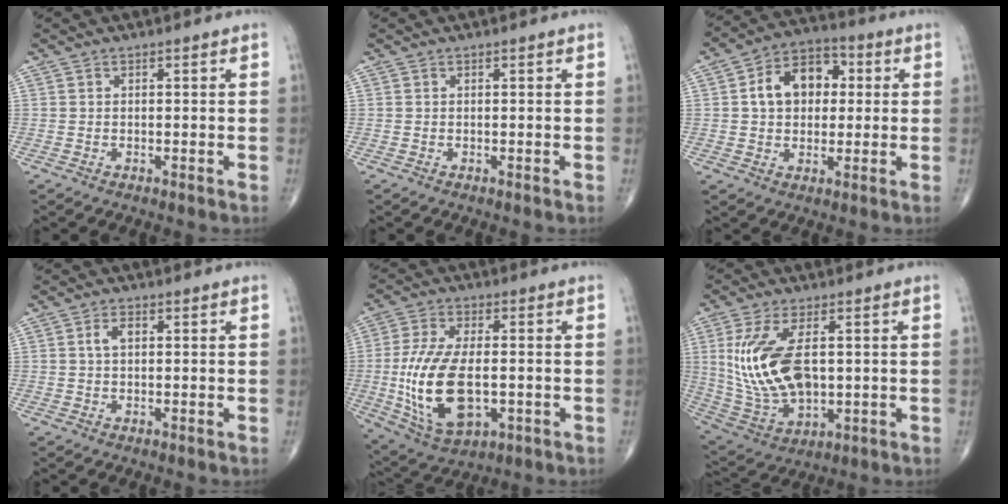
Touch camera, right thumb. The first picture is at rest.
{"total": 0.0}
{"total": 11.6, "force": [1.8, 8.3, 7.9], "torque": [-0.099, 0.019, 0.021]}
{"total": 2.3, "force": [0.4, 1.3, 1.9], "torque": [-0.039, 0.008, 0.006]}
{"total": 17.4, "force": [-2.3, 8.9, 14.8], "torque": [-0.292, -0.001, -0.027]}
{"total": 16.4, "force": [1.8, 8.7, 13.8], "torque": [-0.284, -0.014, 0.050]}